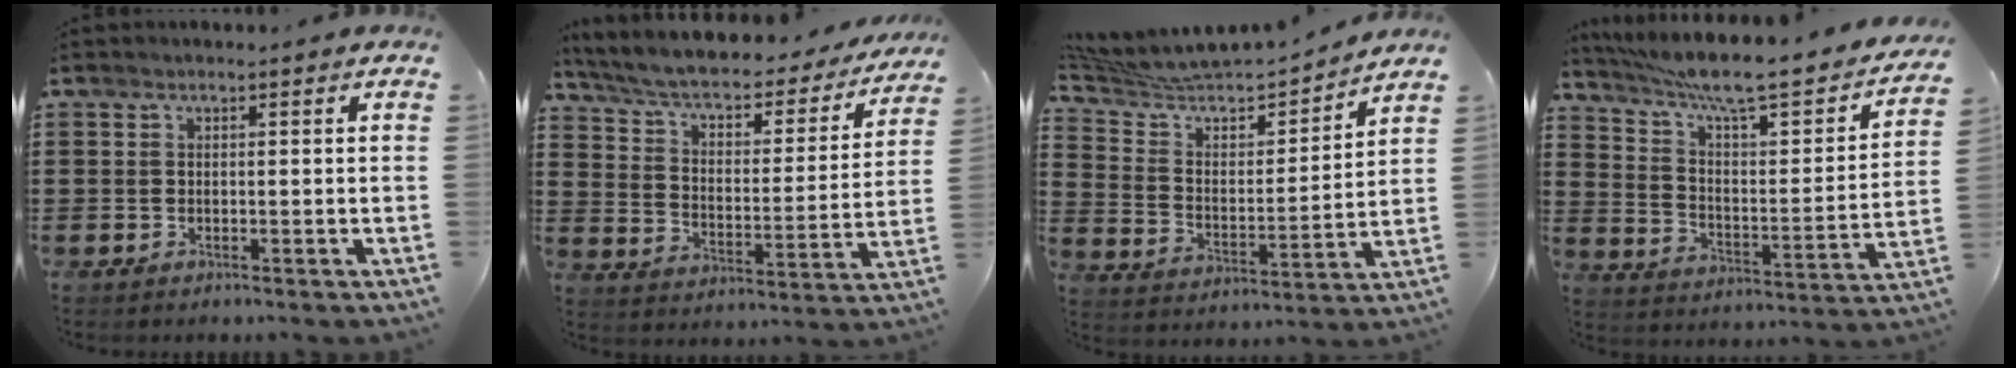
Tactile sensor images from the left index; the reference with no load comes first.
{"total": 4.9, "force": [3.8, 1.4, 2.7], "torque": [-0.070, -0.032, 0.057]}
{"total": 5.4, "force": [4.8, 1.8, 1.7], "torque": [-0.064, -0.038, 0.075]}
{"total": 8.3, "force": [6.6, 0.4, 5.0], "torque": [-0.115, -0.057, 0.104]}